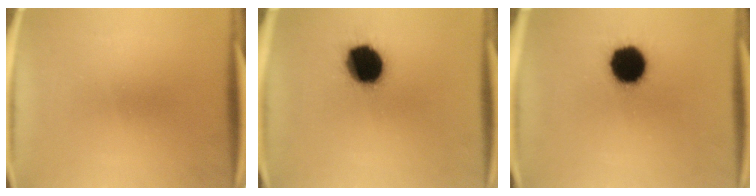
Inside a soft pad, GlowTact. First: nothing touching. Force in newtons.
{"total": 16.1}
{"total": 15.4}